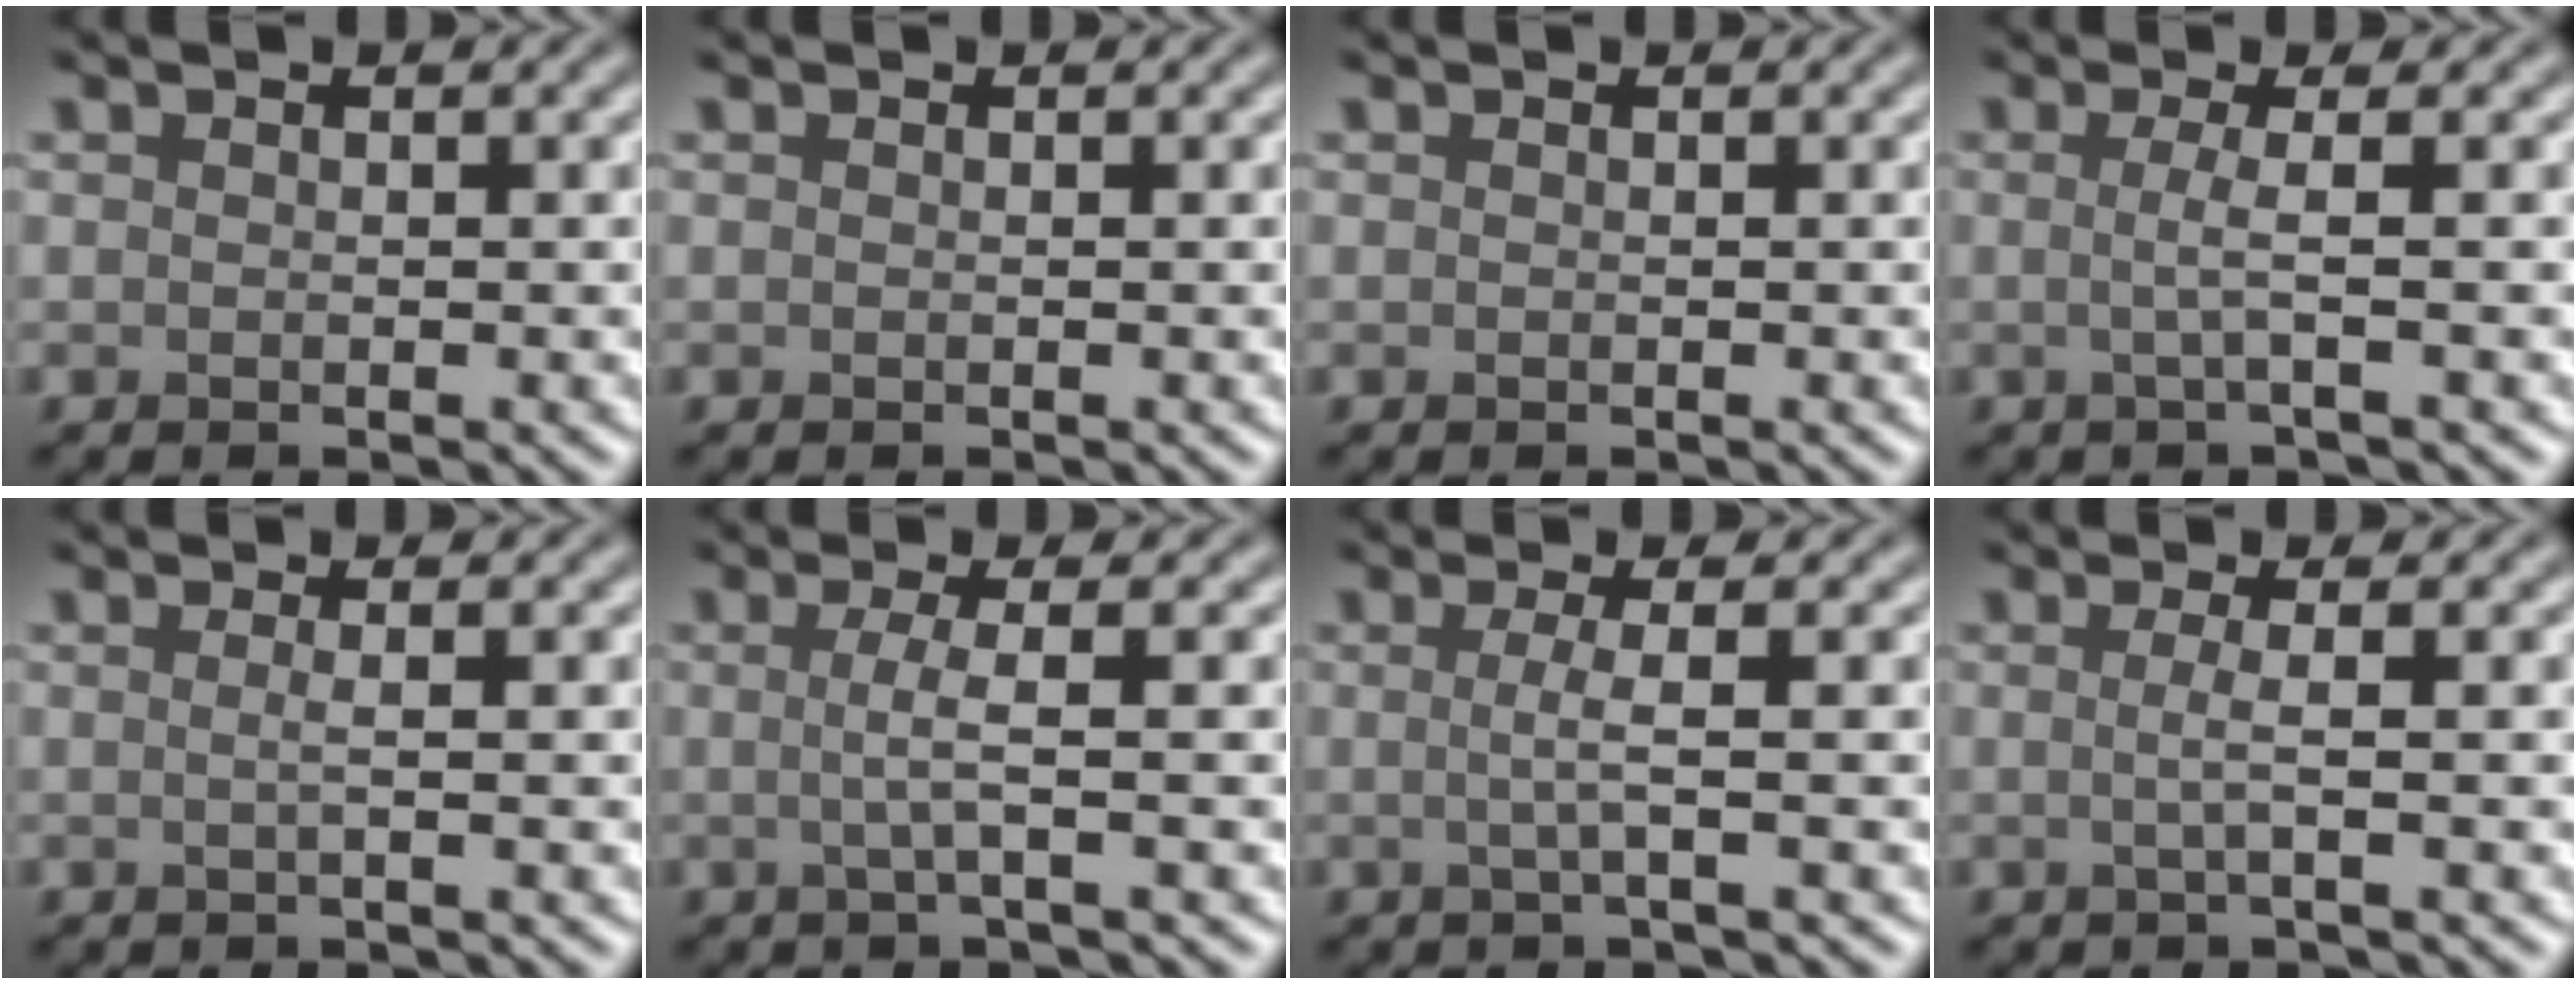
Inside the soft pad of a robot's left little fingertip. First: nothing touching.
{"total": 0.0}
{"total": 0.0}
{"total": 2.3, "force": [0.0, 0.6, 2.2], "torque": [-0.039, -0.002, -0.010]}
{"total": 1.4, "force": [0.0, 0.5, 1.3], "torque": [-0.017, -0.004, -0.011]}
{"total": 2.7, "force": [0.0, 0.6, 2.6], "torque": [-0.047, -0.003, -0.010]}
{"total": 2.4, "force": [0.0, 0.5, 2.3], "torque": [-0.041, -0.002, -0.010]}
{"total": 2.0, "force": [0.0, 0.5, 1.9], "torque": [-0.032, -0.002, -0.010]}